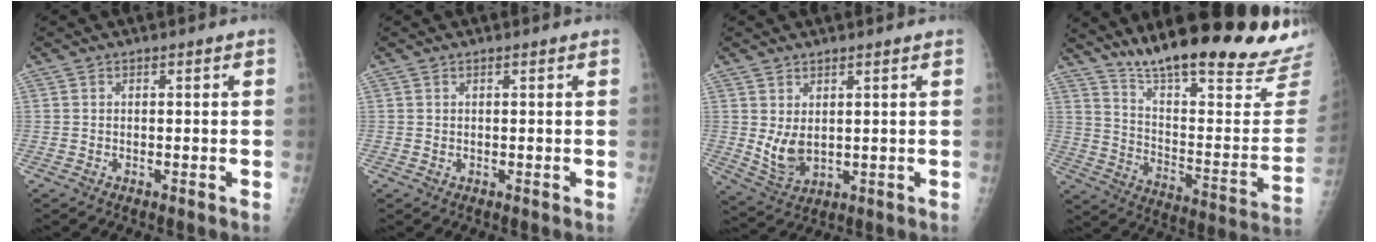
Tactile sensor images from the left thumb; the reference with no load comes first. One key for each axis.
{"total": 0.6, "fx": 0.4, "fy": 0.2, "fz": 0.3, "tx": -0.006, "ty": -0.002, "tz": 0.006}
{"total": 6.1, "fx": 1.6, "fy": 3.5, "fz": 4.7, "tx": -0.078, "ty": -0.022, "tz": 0.044}
{"total": 28.6, "fx": 24.2, "fy": 3.6, "fz": 14.7, "tx": -0.186, "ty": -0.158, "tz": 0.350}